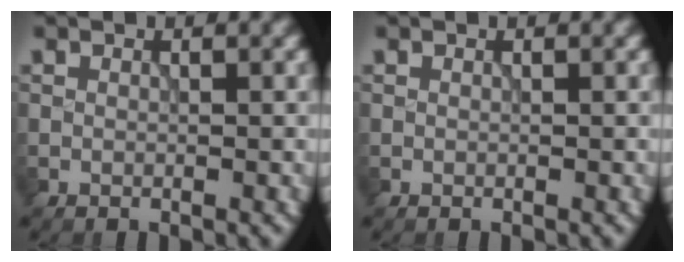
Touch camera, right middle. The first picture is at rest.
{"total": 0.0}